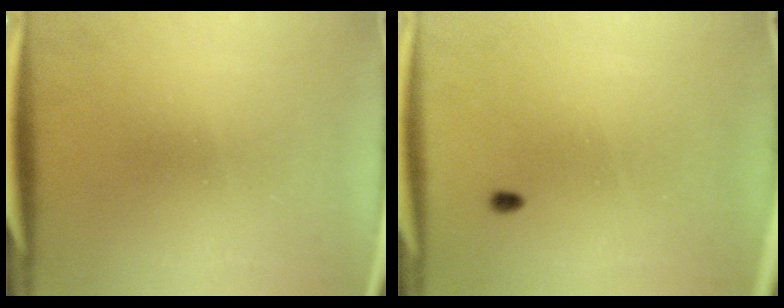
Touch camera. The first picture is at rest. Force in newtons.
{"total": 0.7}